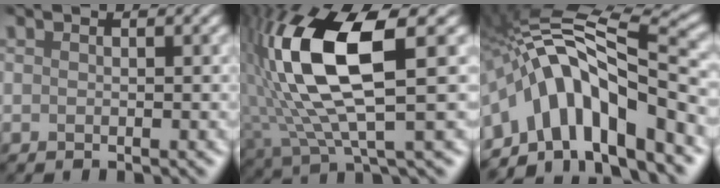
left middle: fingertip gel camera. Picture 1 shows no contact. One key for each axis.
{"total": 10.8, "fx": 2.6, "fy": 3.0, "fz": 10.1, "tx": -0.214, "ty": 0.010, "tz": 0.056}
{"total": 12.3, "fx": -4.6, "fy": 4.4, "fz": 10.6, "tx": -0.167, "ty": 0.024, "tz": -0.076}